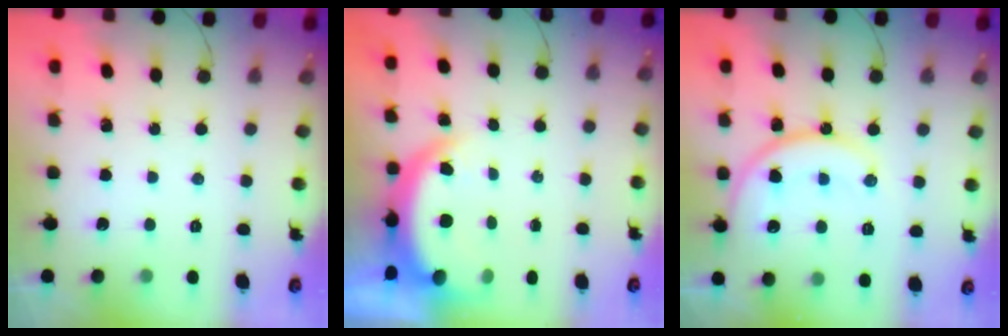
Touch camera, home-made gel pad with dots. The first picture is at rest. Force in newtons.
{"total": 6.4, "press": 6.3, "slide": 0.9}
{"total": 14.8, "press": 14.7, "slide": 1.5}